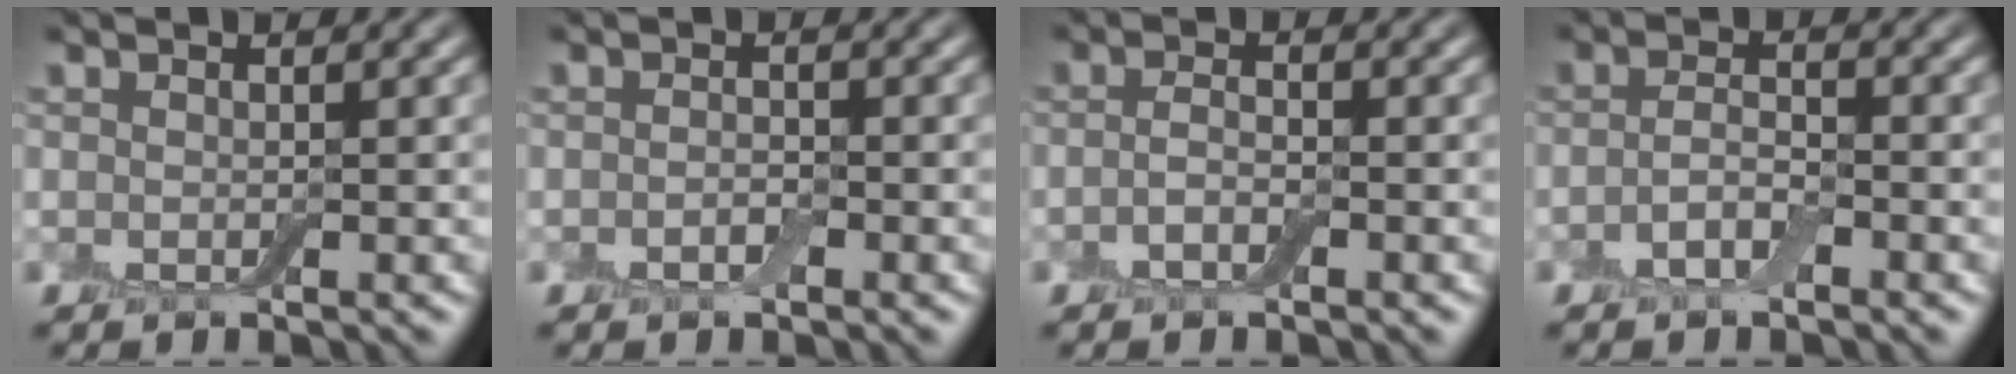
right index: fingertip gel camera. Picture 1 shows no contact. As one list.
[{"total": 1.0, "force": [-0.5, 0.5, 0.8], "torque": [-0.015, 0.000, -0.008]}, {"total": 1.5, "force": [-0.7, 0.5, 1.2], "torque": [-0.029, 0.000, -0.017]}, {"total": 2.1, "force": [-1.1, 0.7, 1.7], "torque": [-0.036, 0.004, -0.025]}]